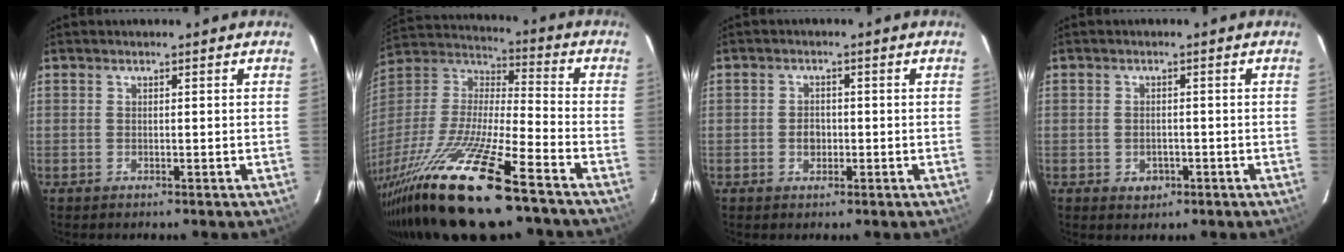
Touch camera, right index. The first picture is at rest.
{"total": 26.4, "force": [-18.7, 3.6, 18.4], "torque": [-0.350, -0.047, -0.331]}
{"total": 2.4, "force": [-0.7, 2.1, 1.0], "torque": [-0.018, 0.007, -0.011]}
{"total": 1.9, "force": [-1.0, 1.3, 1.0], "torque": [-0.018, 0.000, -0.015]}